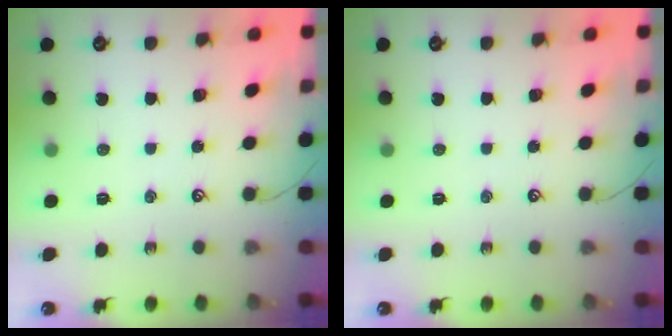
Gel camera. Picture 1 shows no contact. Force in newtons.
{"total": 0.0}